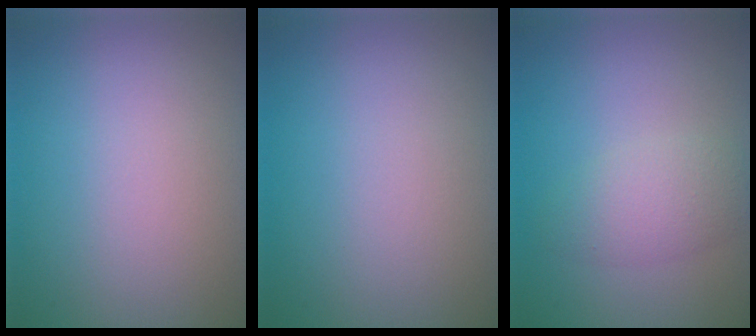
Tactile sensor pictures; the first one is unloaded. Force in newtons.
{"total": 0.0}
{"total": 2.7, "press": 2.7, "slide": 0.1}